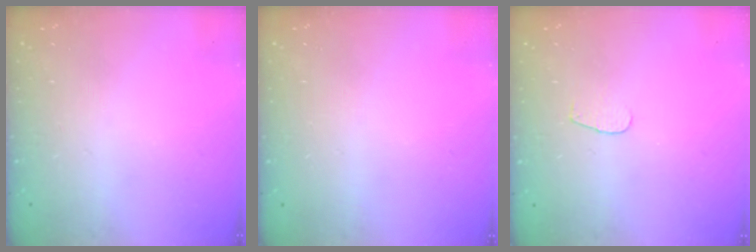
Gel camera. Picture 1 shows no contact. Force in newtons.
{"total": 0.0}
{"total": 3.3, "press": 3.3, "slide": 0.3}